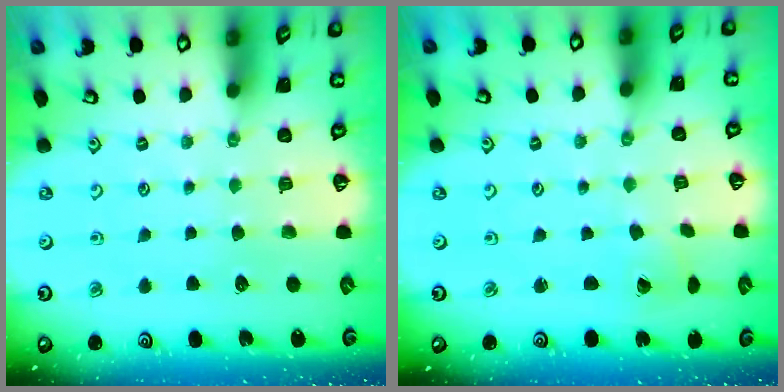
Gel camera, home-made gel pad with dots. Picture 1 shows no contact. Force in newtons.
{"total": 2.1, "press": 2.1, "slide": 0.1}